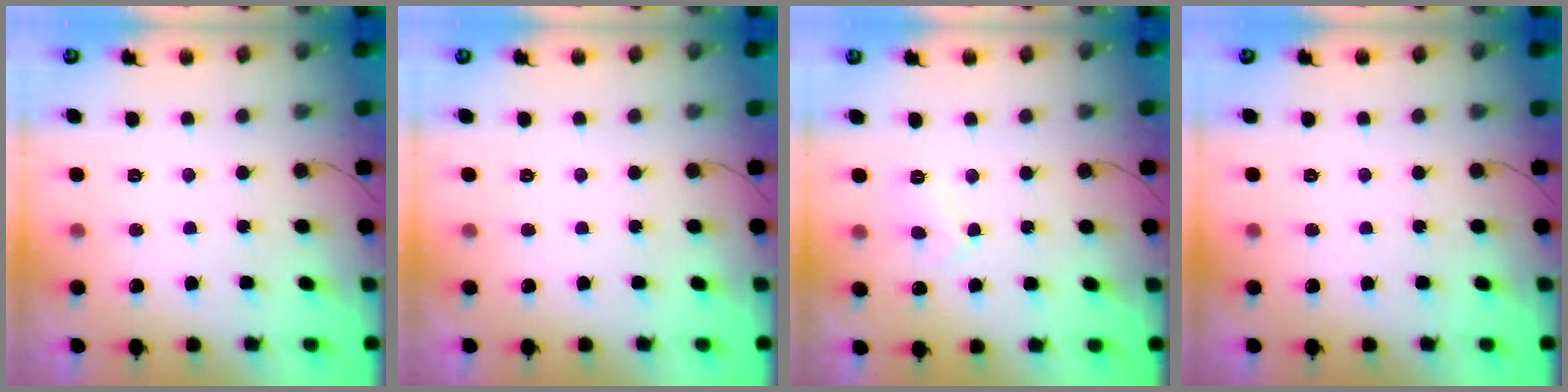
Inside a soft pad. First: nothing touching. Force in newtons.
{"total": 0.0}
{"total": 4.7, "press": 4.7, "slide": 0.3}
{"total": 0.0}